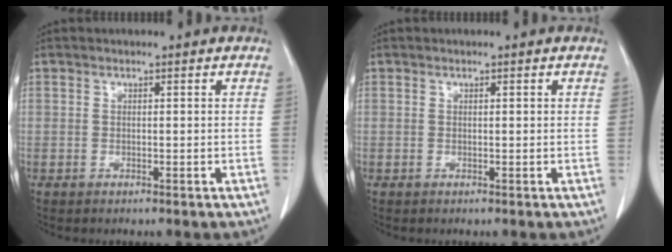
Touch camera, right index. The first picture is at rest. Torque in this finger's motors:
{"motor_torque": [-0.12, 0.12, -0.02, 0.01]}